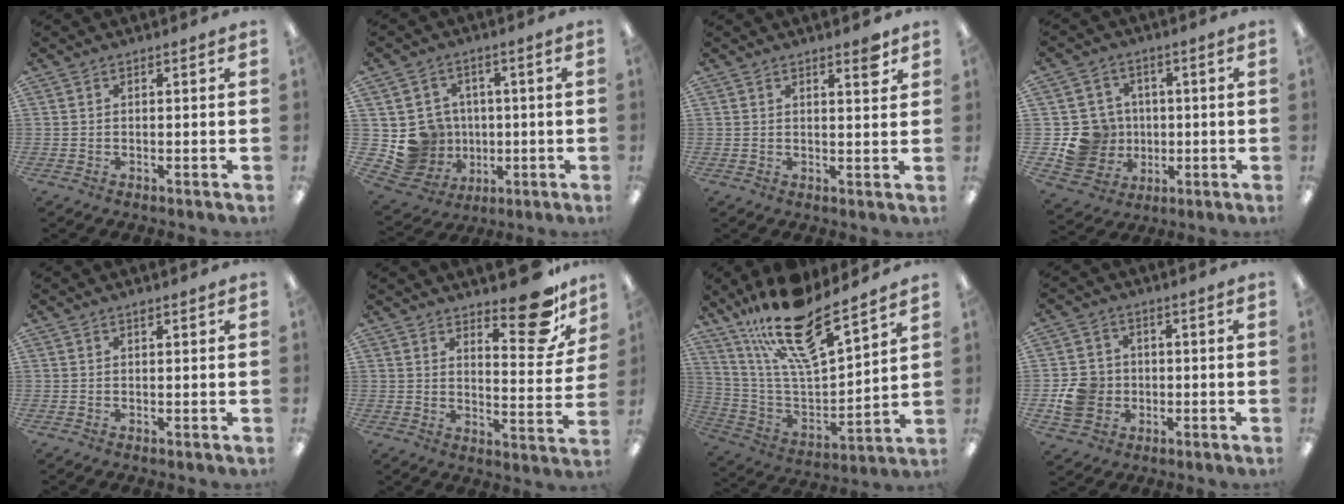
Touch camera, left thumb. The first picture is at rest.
{"total": 9.9, "force": [-0.2, 9.8, 1.6], "torque": [-0.063, 0.001, 0.014]}
{"total": 3.1, "force": [2.4, 0.5, 2.0], "torque": [-0.021, -0.014, 0.036]}
{"total": 10.8, "force": [-1.0, 10.5, 2.5], "torque": [-0.063, 0.015, -0.001]}
{"total": 0.9, "force": [0.8, 0.1, 0.5], "torque": [-0.003, -0.003, 0.012]}
{"total": 14.1, "force": [10.2, 5.0, 8.4], "torque": [-0.094, -0.073, 0.167]}
{"total": 20.5, "force": [15.5, 6.4, 11.9], "torque": [-0.209, -0.104, 0.267]}
{"total": 7.9, "force": [-1.1, 7.3, 2.8], "torque": [-0.062, 0.015, -0.018]}